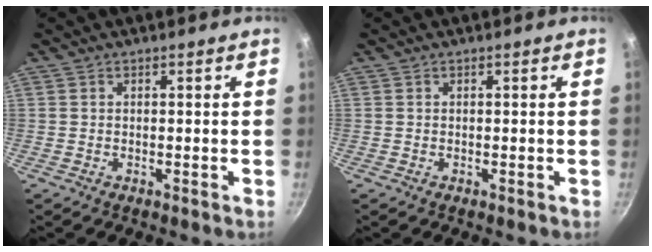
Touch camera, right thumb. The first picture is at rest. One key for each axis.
{"total": 0.0}